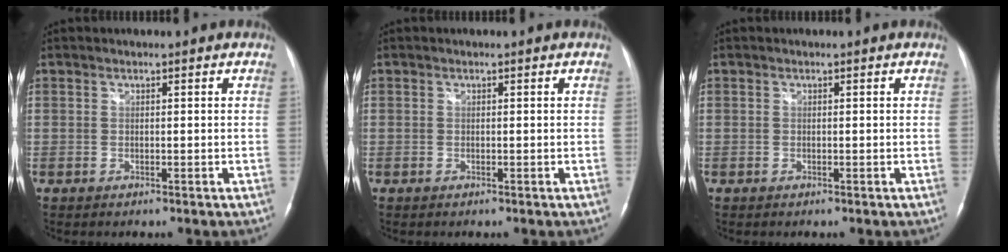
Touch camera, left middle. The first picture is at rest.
{"total": 0.0}
{"total": 0.0}